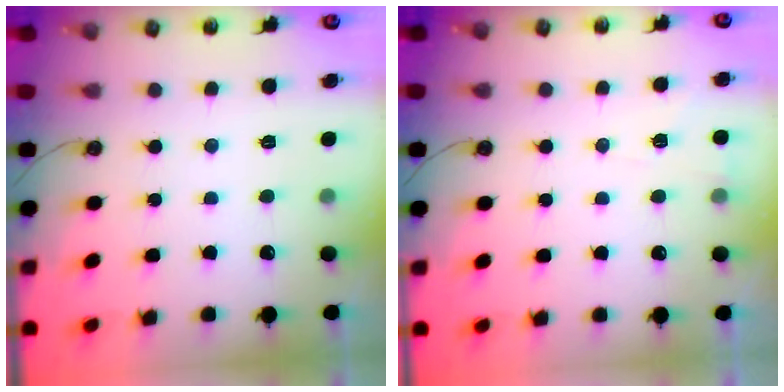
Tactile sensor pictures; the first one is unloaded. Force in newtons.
{"total": 4.6, "press": 4.5, "slide": 0.5}